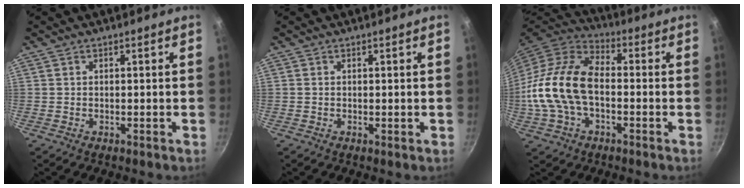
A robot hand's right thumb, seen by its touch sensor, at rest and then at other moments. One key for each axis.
{"total": 0.0}
{"total": 18.4, "fx": -2.0, "fy": 11.3, "fz": 14.4, "tx": -0.262, "ty": 0.036, "tz": -0.050}